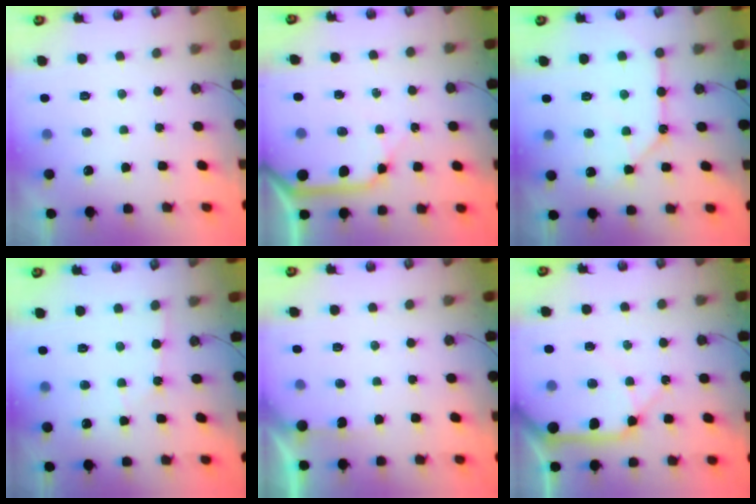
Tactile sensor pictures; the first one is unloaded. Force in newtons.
{"total": 11.1, "press": 11.0, "slide": 1.4}
{"total": 12.0, "press": 11.9, "slide": 1.3}
{"total": 3.1, "press": 3.1, "slide": 0.5}
{"total": 2.9, "press": 2.9, "slide": 0.4}
{"total": 13.1, "press": 13.0, "slide": 1.6}